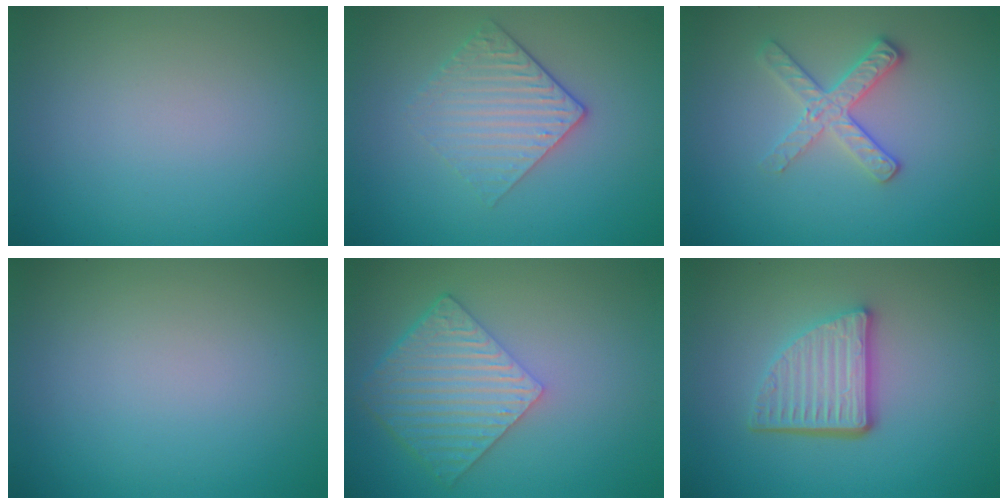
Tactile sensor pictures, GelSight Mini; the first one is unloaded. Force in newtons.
{"total": 3.2, "press": 2.6, "slide": 1.8}
{"total": 2.6, "press": 2.4, "slide": 0.9}
{"total": 0.0}
{"total": 6.1, "press": 4.5, "slide": 4.1}
{"total": 4.7, "press": 3.5, "slide": 3.3}